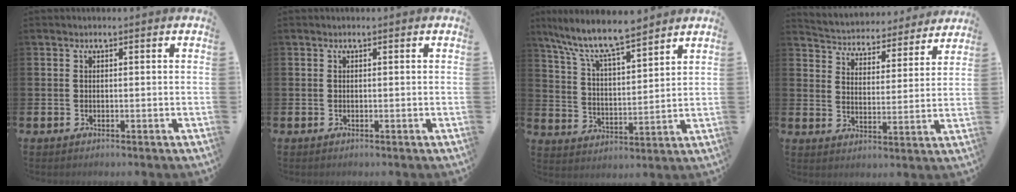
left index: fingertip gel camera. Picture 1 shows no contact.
{"total": 0.0}
{"total": 9.3, "force": [8.5, 1.1, 3.6], "torque": [-0.109, -0.049, 0.150]}
{"total": 4.7, "force": [4.5, 1.3, 0.2], "torque": [-0.027, -0.044, 0.072]}